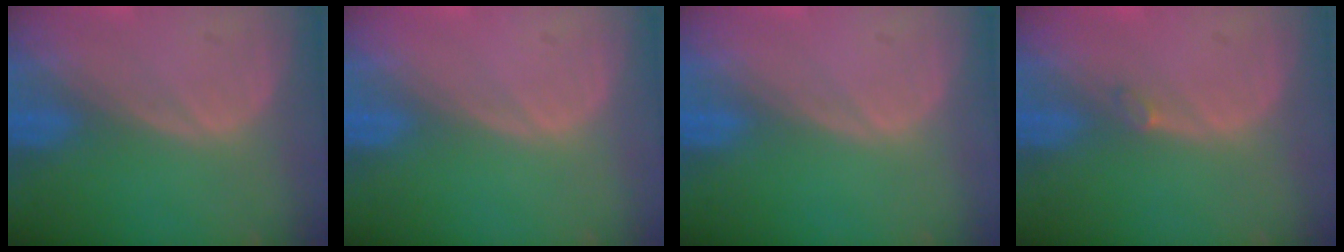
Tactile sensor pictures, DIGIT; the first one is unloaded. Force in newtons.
{"total": 0.0}
{"total": 0.0}
{"total": 0.8, "press": 0.8, "slide": 0.2}